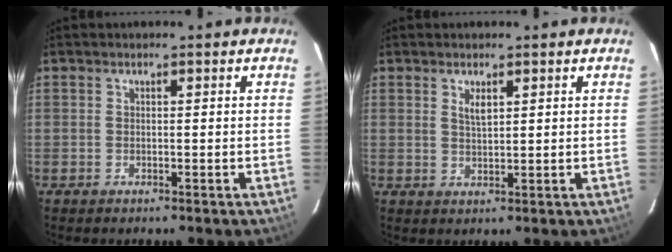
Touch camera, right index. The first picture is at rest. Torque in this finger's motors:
{"motor_torque": [0.11, 0.03, 0.07, 0.04]}